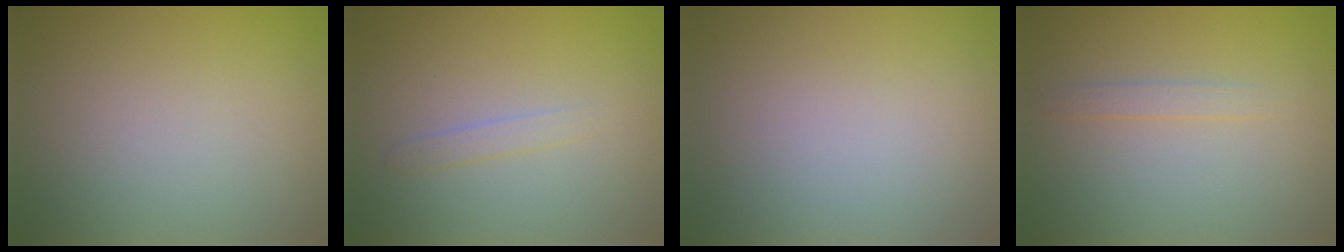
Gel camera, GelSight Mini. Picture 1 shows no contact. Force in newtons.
{"total": 0.9, "press": 0.9, "slide": 0.1}
{"total": 0.0}
{"total": 1.1, "press": 1.1, "slide": 0.0}